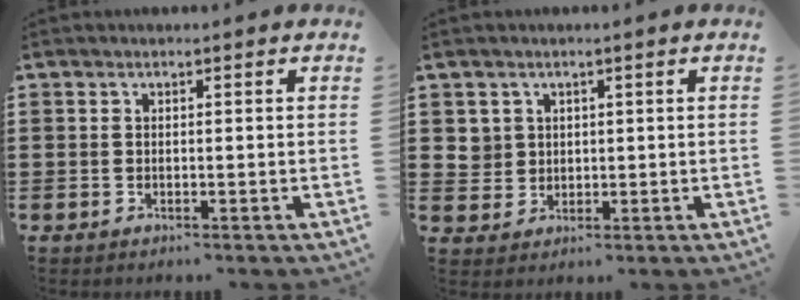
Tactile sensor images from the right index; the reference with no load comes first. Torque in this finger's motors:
{"motor_torque": [-0.05, 0.12, 0.00, 0.00]}